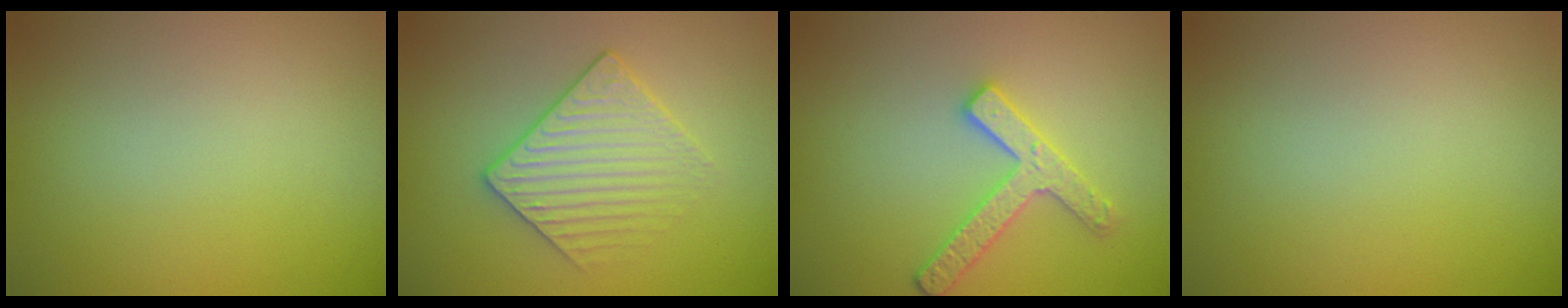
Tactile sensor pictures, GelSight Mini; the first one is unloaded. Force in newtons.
{"total": 3.0, "press": 2.8, "slide": 1.1}
{"total": 3.2, "press": 3.0, "slide": 0.9}
{"total": 0.0}